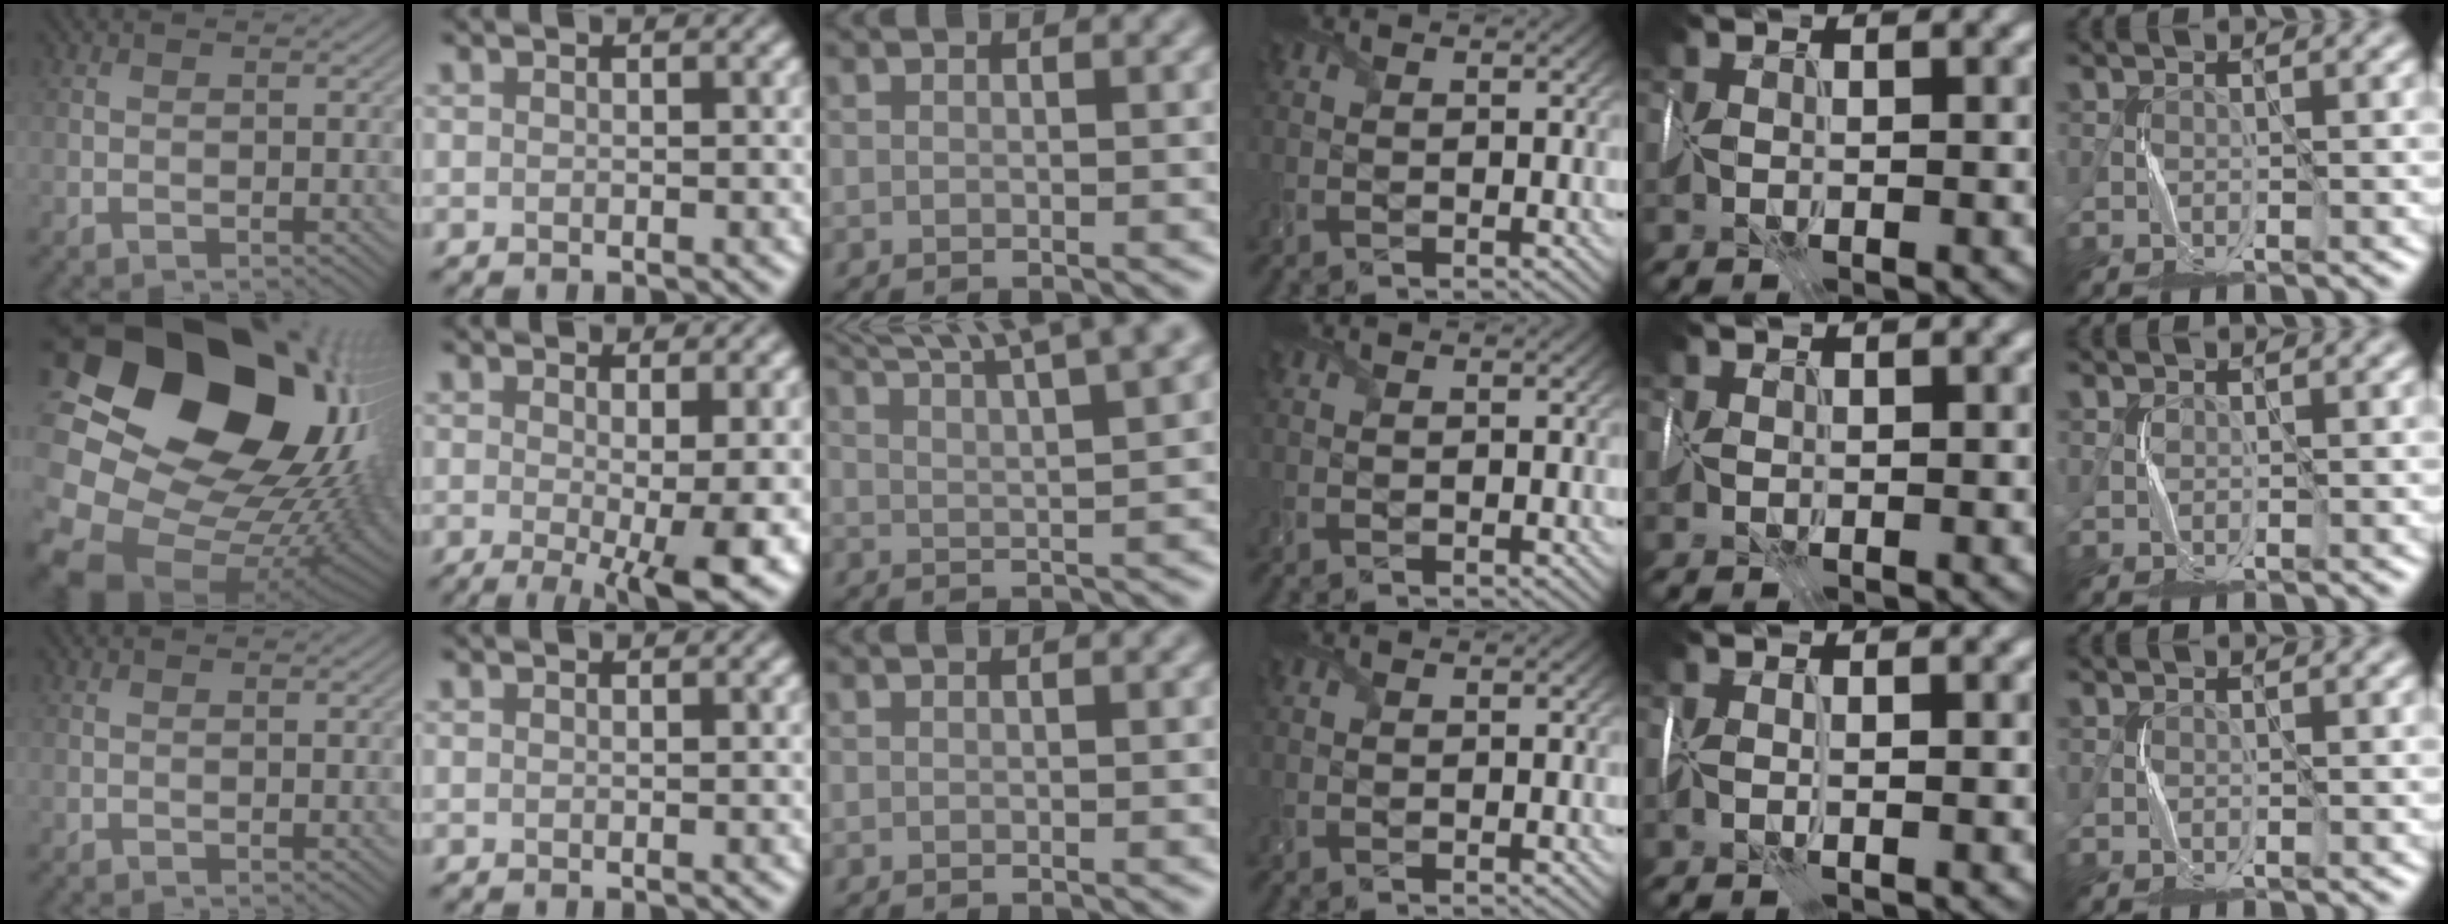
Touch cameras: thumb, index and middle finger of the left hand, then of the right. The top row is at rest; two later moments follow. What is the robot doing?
{"motion": "wrap", "object": "receipt paper"}